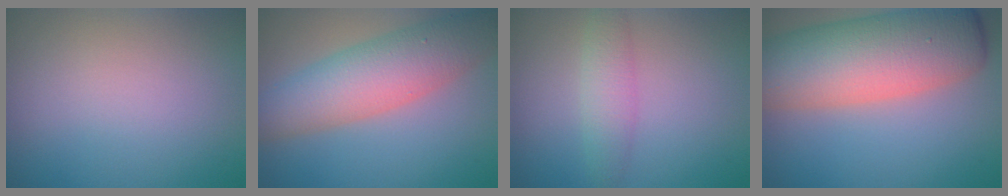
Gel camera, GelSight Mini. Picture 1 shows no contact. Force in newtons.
{"total": 6.8, "press": 6.8, "slide": 0.3}
{"total": 2.4, "press": 2.4, "slide": 0.1}
{"total": 11.7, "press": 11.7, "slide": 0.5}